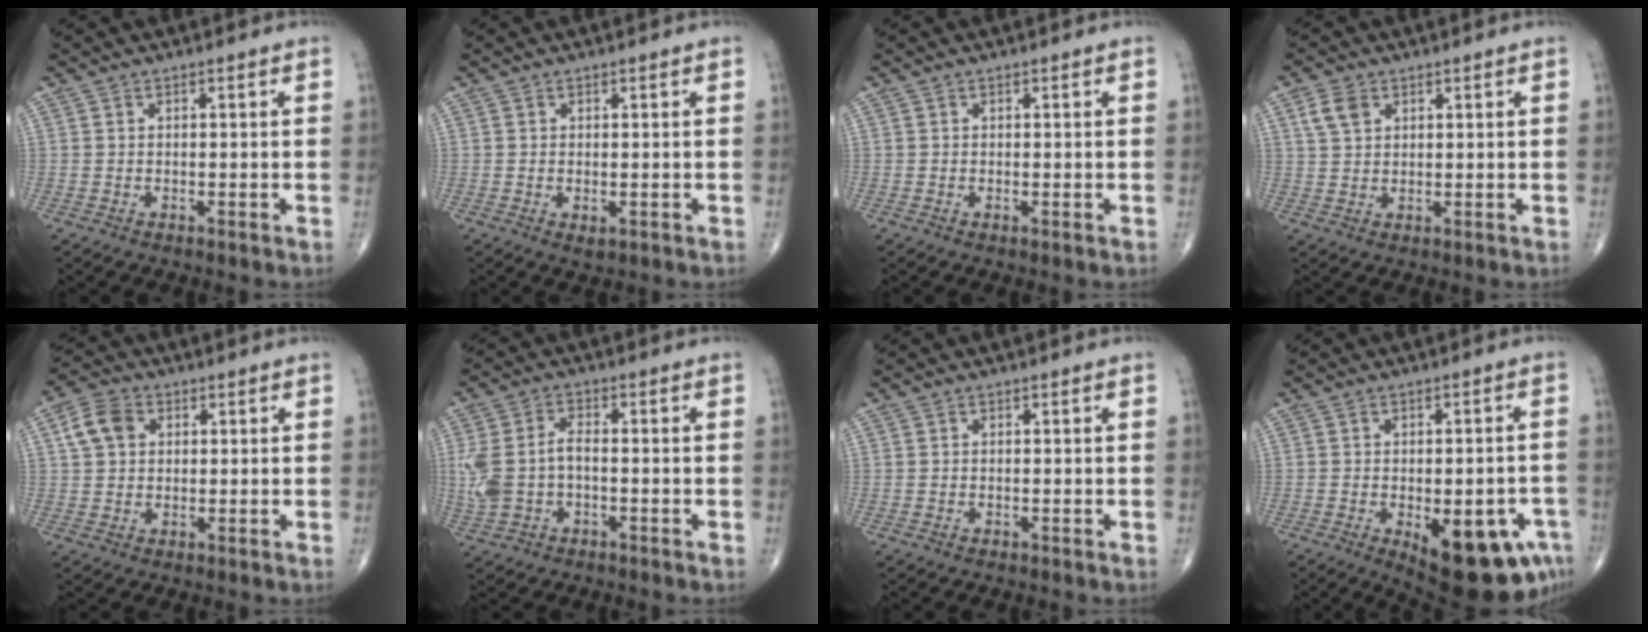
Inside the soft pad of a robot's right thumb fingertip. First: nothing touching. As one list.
[{"total": 1.3, "force": [-0.3, 0.6, 1.1], "torque": [-0.018, -0.004, -0.001]}, {"total": 0.0}, {"total": 4.2, "force": [2.0, 2.8, 2.4], "torque": [-0.041, 0.001, 0.042]}, {"total": 6.2, "force": [1.7, 4.7, 3.6], "torque": [-0.061, 0.008, 0.026]}, {"total": 4.1, "force": [-0.3, 2.7, 3.1], "torque": [-0.092, 0.011, -0.007]}, {"total": 0.0}, {"total": 17.3, "force": [-7.2, 7.3, 14.0], "torque": [-0.133, 0.013, -0.077]}]